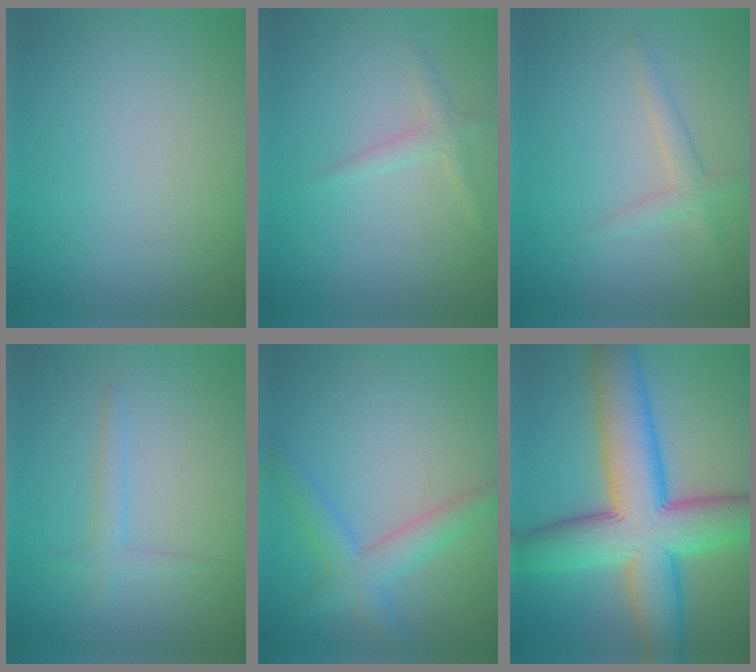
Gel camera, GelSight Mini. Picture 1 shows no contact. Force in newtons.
{"total": 1.3, "press": 1.3, "slide": 0.0}
{"total": 1.6, "press": 1.6, "slide": 0.1}
{"total": 1.4, "press": 1.4, "slide": 0.1}
{"total": 2.4, "press": 2.4, "slide": 0.2}
{"total": 11.9, "press": 11.9, "slide": 0.6}